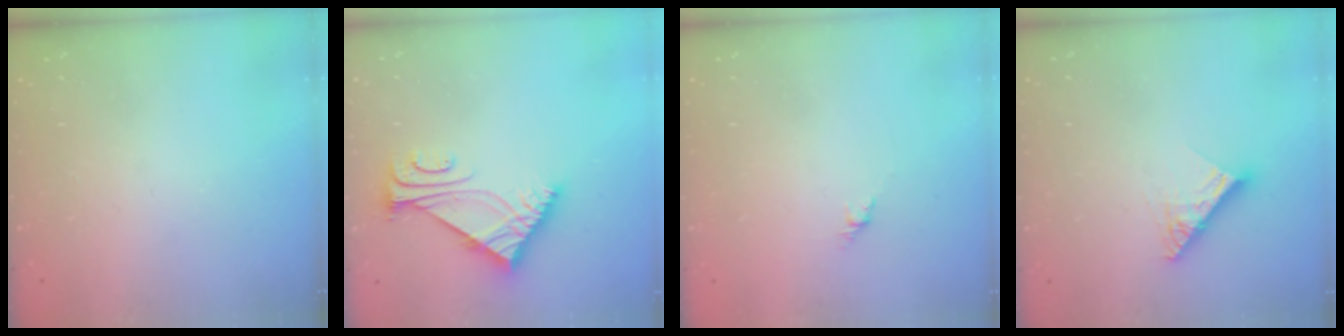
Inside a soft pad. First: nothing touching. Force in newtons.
{"total": 6.5, "press": 6.5, "slide": 0.4}
{"total": 3.0, "press": 2.9, "slide": 0.7}
{"total": 10.0, "press": 9.9, "slide": 1.1}